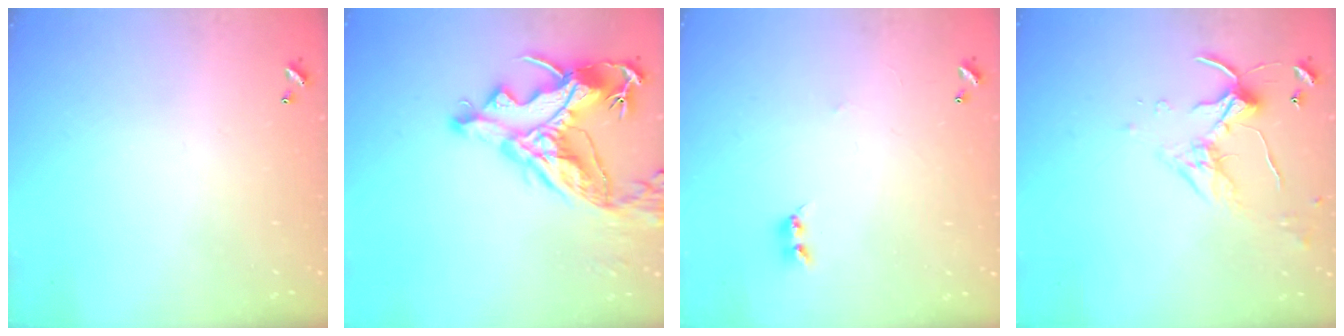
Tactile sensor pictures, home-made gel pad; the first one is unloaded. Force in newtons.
{"total": 16.7, "press": 16.6, "slide": 2.3}
{"total": 2.2, "press": 2.2, "slide": 0.4}
{"total": 4.6, "press": 4.5, "slide": 0.7}